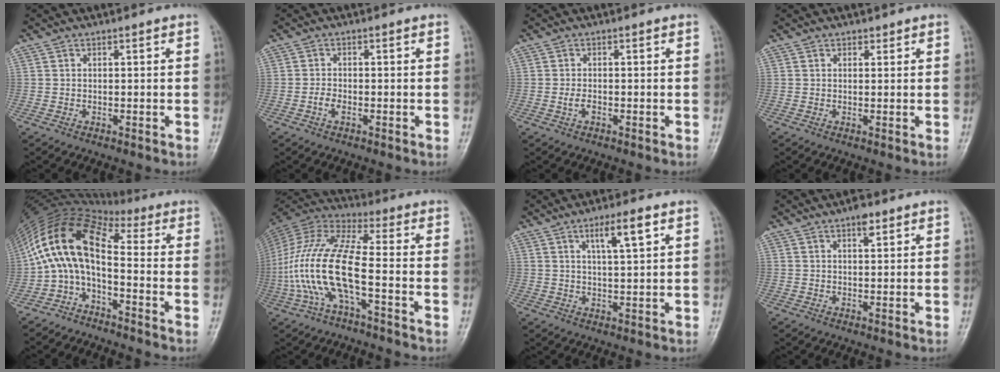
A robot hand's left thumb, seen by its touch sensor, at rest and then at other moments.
{"total": 2.1, "force": [-1.0, 1.1, 1.5], "torque": [-0.032, 0.008, -0.021]}
{"total": 1.9, "force": [-0.7, 1.0, 1.4], "torque": [-0.031, 0.005, -0.013]}
{"total": 0.9, "force": [0.6, 0.7, 0.1], "torque": [0.012, -0.003, 0.005]}
{"total": 12.5, "force": [-2.5, 6.0, 10.7], "torque": [-0.205, 0.074, -0.064]}
{"total": 16.5, "force": [-4.6, 5.0, 15.1], "torque": [-0.340, 0.037, -0.093]}
{"total": 6.2, "force": [2.9, 1.2, 5.4], "torque": [-0.091, -0.007, 0.050]}
{"total": 2.7, "force": [1.7, 1.1, 1.8], "torque": [-0.021, -0.006, 0.024]}